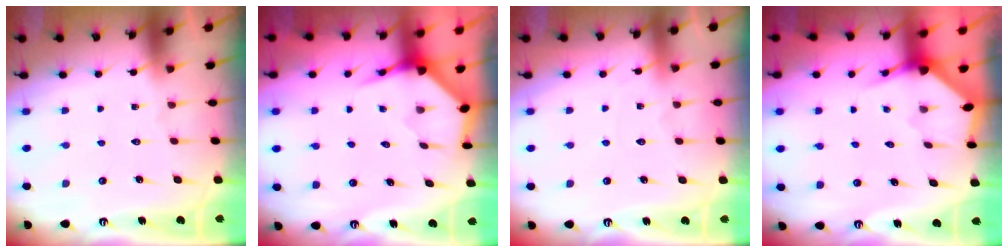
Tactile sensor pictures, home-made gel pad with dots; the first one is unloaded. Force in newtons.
{"total": 4.0, "press": 3.9, "slide": 0.4}
{"total": 2.9, "press": 2.9, "slide": 0.4}
{"total": 2.8, "press": 2.8, "slide": 0.2}